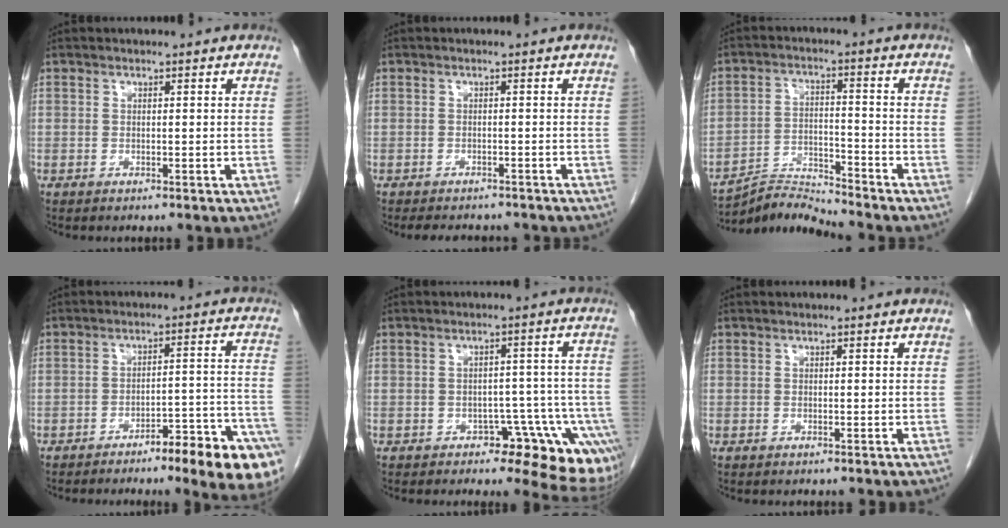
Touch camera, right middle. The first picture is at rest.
{"total": 6.5, "force": [-5.7, 2.2, 2.1], "torque": [-0.025, -0.001, -0.070]}
{"total": 6.6, "force": [-6.3, -1.6, -1.0], "torque": [0.007, 0.003, -0.115]}
{"total": 13.4, "force": [-8.8, 1.5, 10.0], "torque": [-0.075, 0.027, -0.118]}
{"total": 9.9, "force": [-5.7, 4.5, 6.7], "torque": [-0.049, 0.009, -0.072]}
{"total": 0.0}